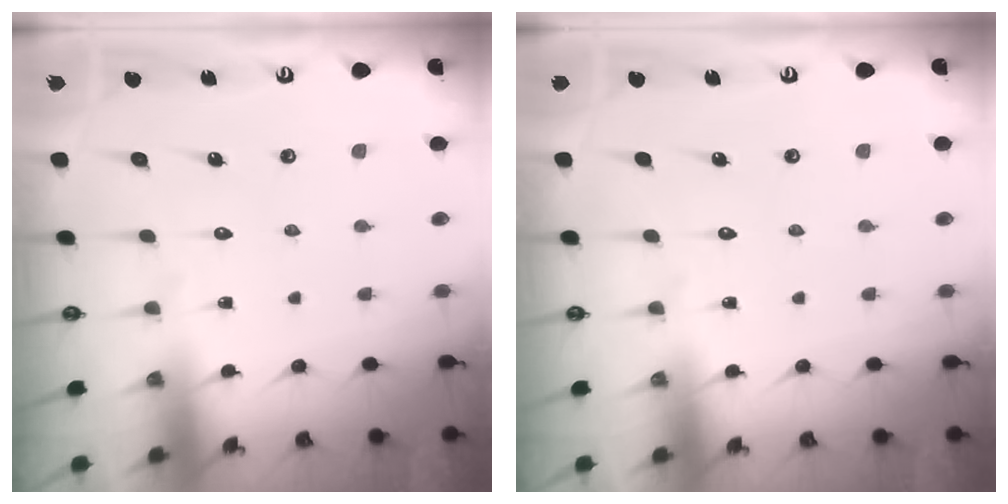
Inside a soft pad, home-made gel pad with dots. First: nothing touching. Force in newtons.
{"total": 0.0}